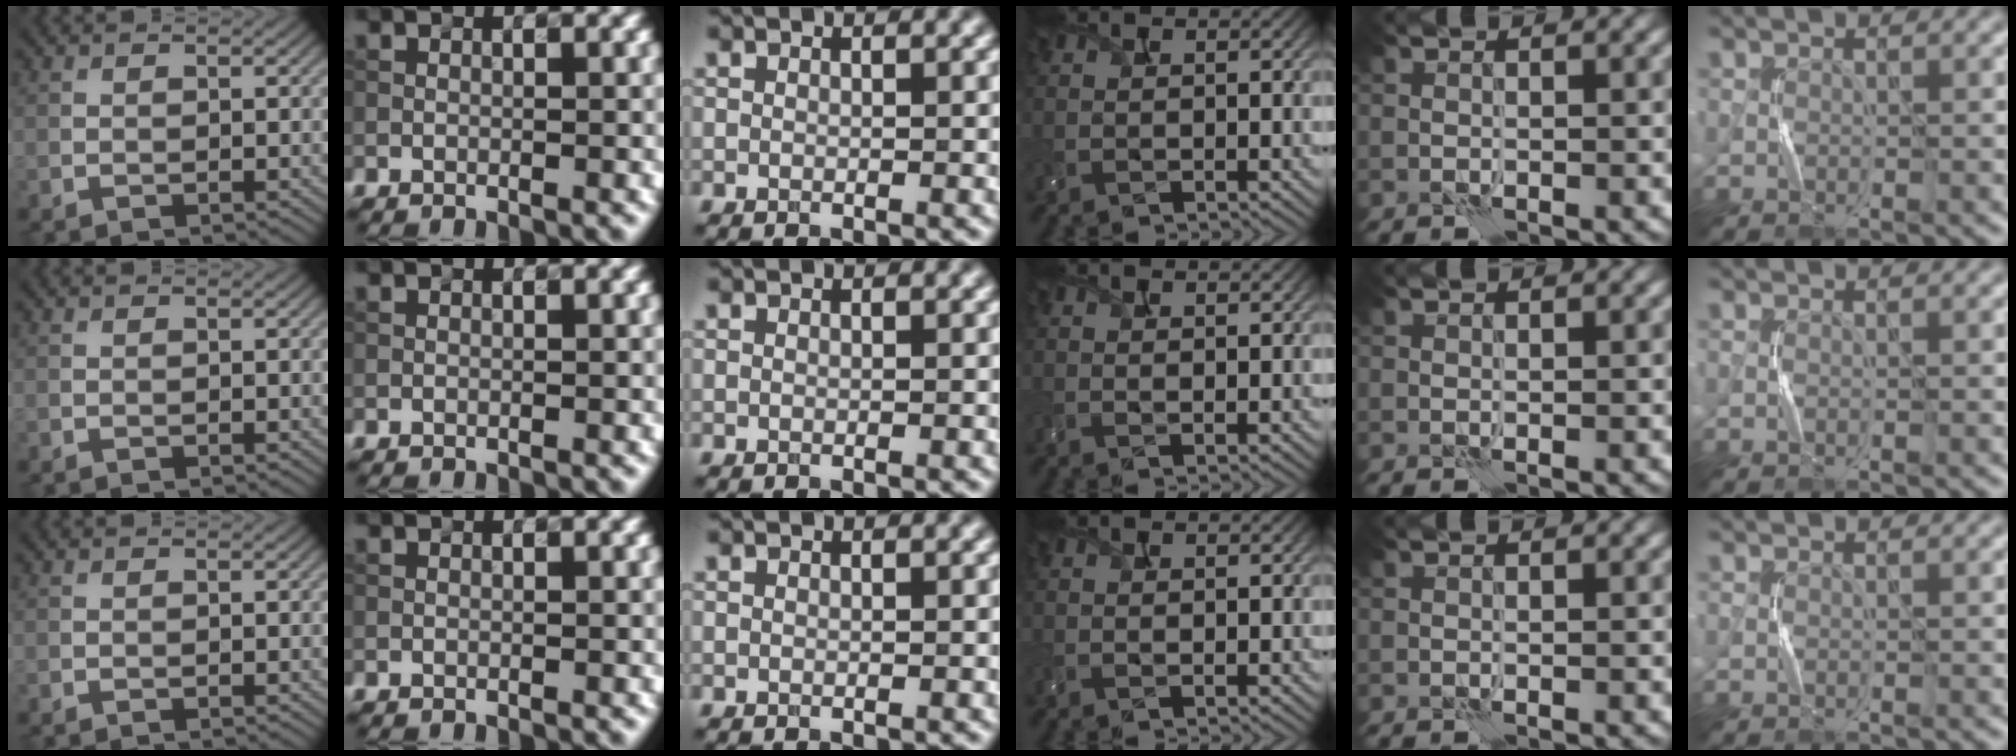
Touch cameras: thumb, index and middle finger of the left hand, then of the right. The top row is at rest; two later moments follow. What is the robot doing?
{"motion": "squeeze", "object": "bubble wrap"}